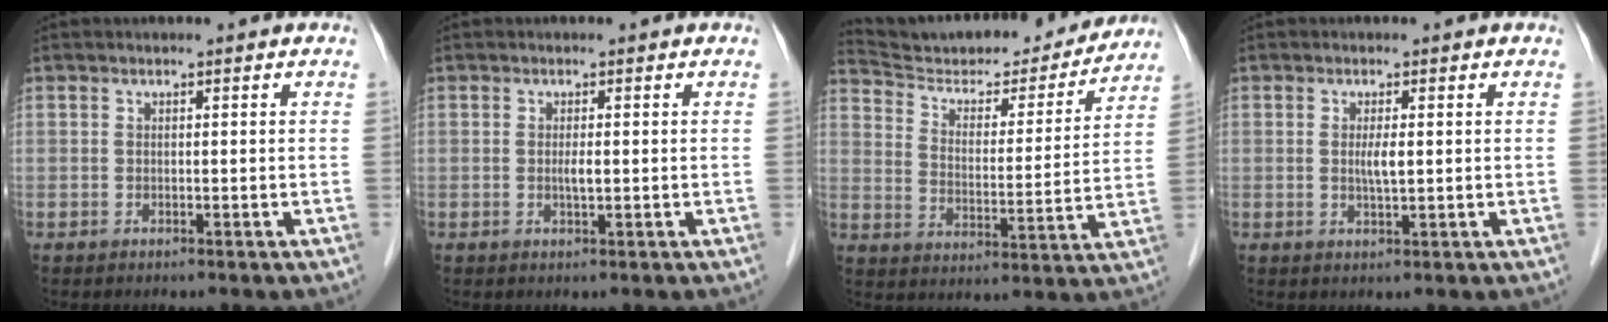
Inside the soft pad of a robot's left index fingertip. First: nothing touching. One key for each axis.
{"total": 0.8, "fx": 0.1, "fy": 0.0, "fz": 0.8, "tx": -0.019, "ty": -0.002, "tz": 0.001}
{"total": 21.2, "fx": 20.1, "fy": 3.6, "fz": 5.7, "tx": -0.087, "ty": -0.017, "tz": 0.290}
{"total": 2.1, "fx": 0.2, "fy": 0.2, "fz": 2.1, "tx": -0.041, "ty": -0.003, "tz": 0.004}